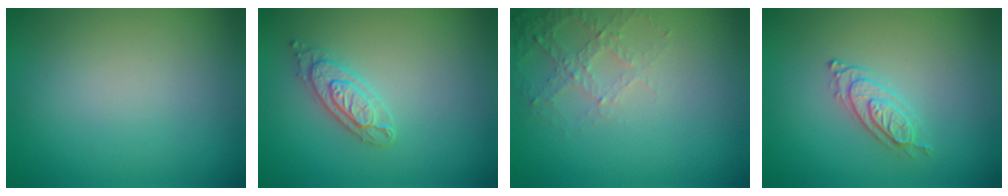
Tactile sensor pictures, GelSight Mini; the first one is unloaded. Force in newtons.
{"total": 2.5, "press": 2.4, "slide": 0.2}
{"total": 2.6, "press": 2.5, "slide": 0.8}
{"total": 2.2, "press": 2.0, "slide": 0.7}